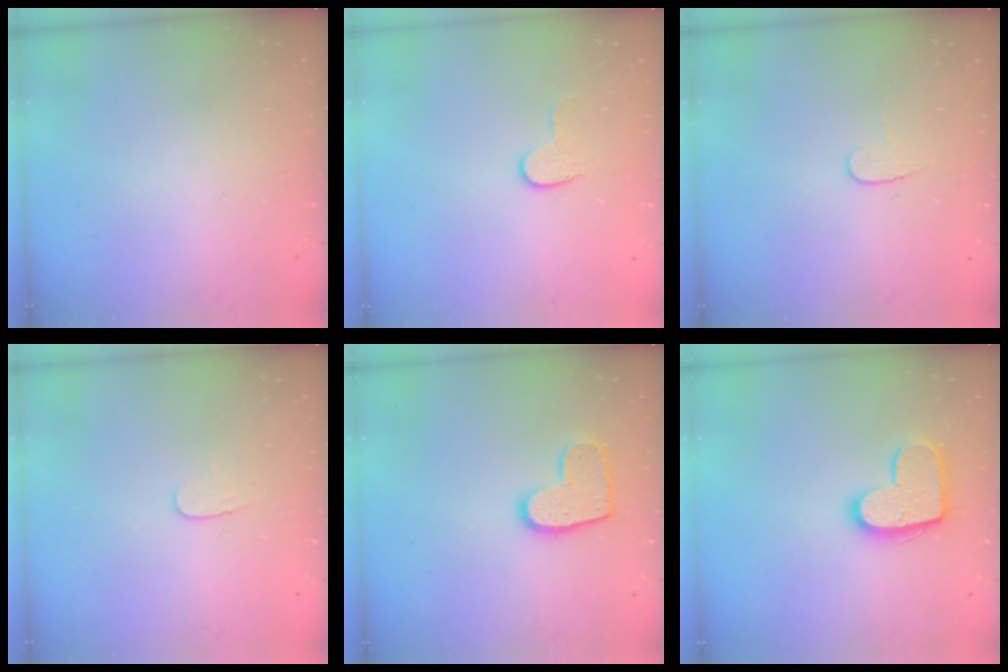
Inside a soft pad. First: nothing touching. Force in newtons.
{"total": 6.2, "press": 6.2, "slide": 0.4}
{"total": 3.8, "press": 3.8, "slide": 0.4}
{"total": 3.9, "press": 3.8, "slide": 0.4}
{"total": 11.2, "press": 11.2, "slide": 0.6}
{"total": 13.5, "press": 13.5, "slide": 0.6}